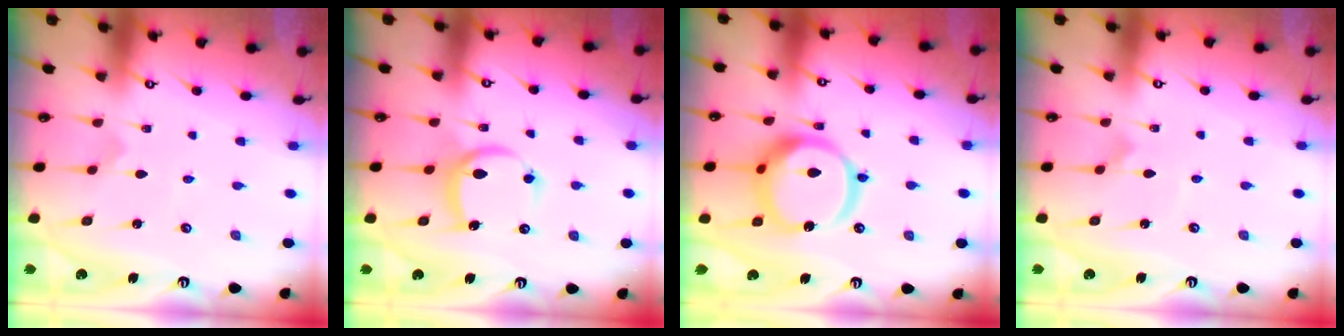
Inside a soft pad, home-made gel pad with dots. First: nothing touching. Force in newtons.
{"total": 9.7, "press": 9.7, "slide": 0.3}
{"total": 17.9, "press": 17.7, "slide": 2.3}
{"total": 1.0, "press": 1.0, "slide": 0.0}